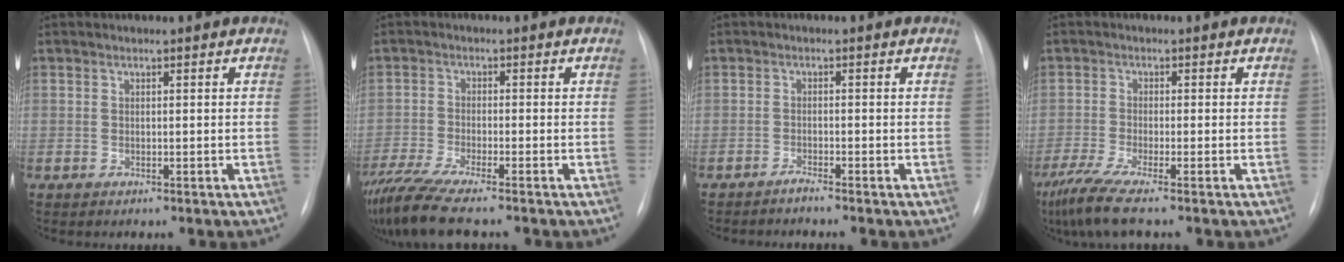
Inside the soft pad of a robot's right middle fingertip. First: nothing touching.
{"total": 9.6, "force": [-8.0, 0.0, 5.2], "torque": [-0.100, -0.025, -0.139]}
{"total": 1.1, "force": [-1.0, -0.4, 0.2], "torque": [0.001, -0.002, -0.017]}
{"total": 6.7, "force": [-5.0, -0.3, 4.4], "torque": [-0.085, -0.025, -0.093]}